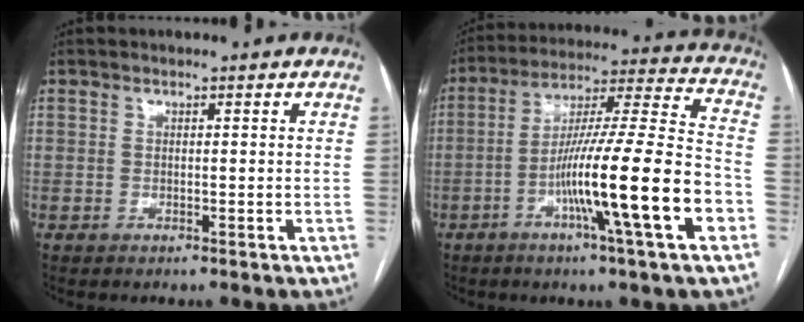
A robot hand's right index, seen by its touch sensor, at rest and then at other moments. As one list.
[{"total": 19.1, "force": [-6.6, -0.3, 17.9], "torque": [-0.291, -0.005, -0.114]}]